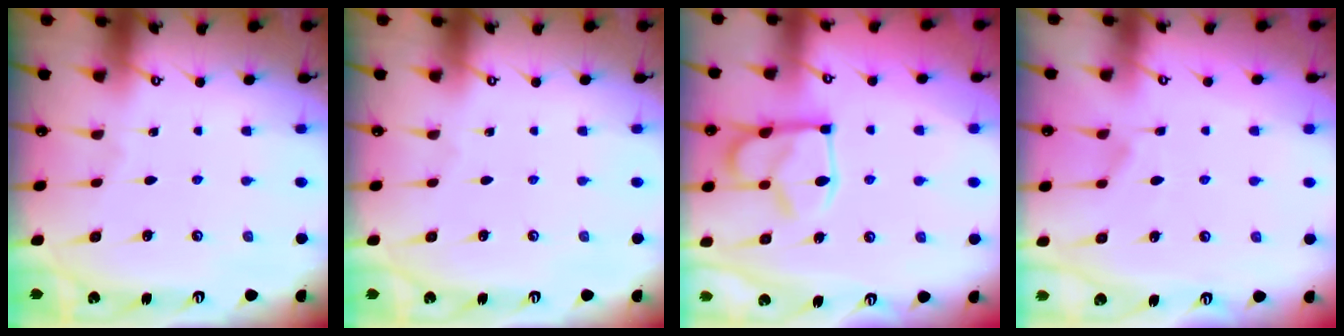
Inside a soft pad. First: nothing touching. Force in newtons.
{"total": 0.0}
{"total": 9.7, "press": 9.7, "slide": 1.1}
{"total": 2.2, "press": 1.9, "slide": 1.1}